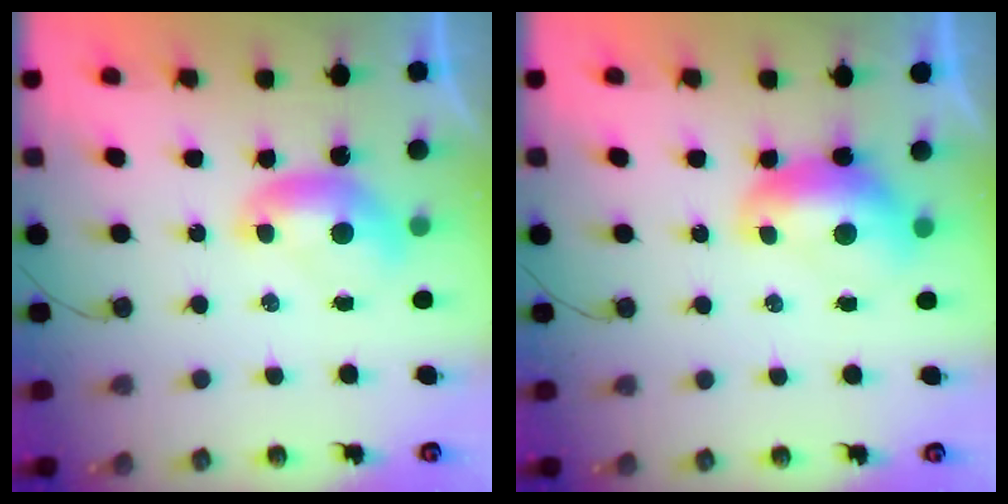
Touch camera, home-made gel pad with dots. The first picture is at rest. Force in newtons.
{"total": 1.6, "press": 1.4, "slide": 0.6}